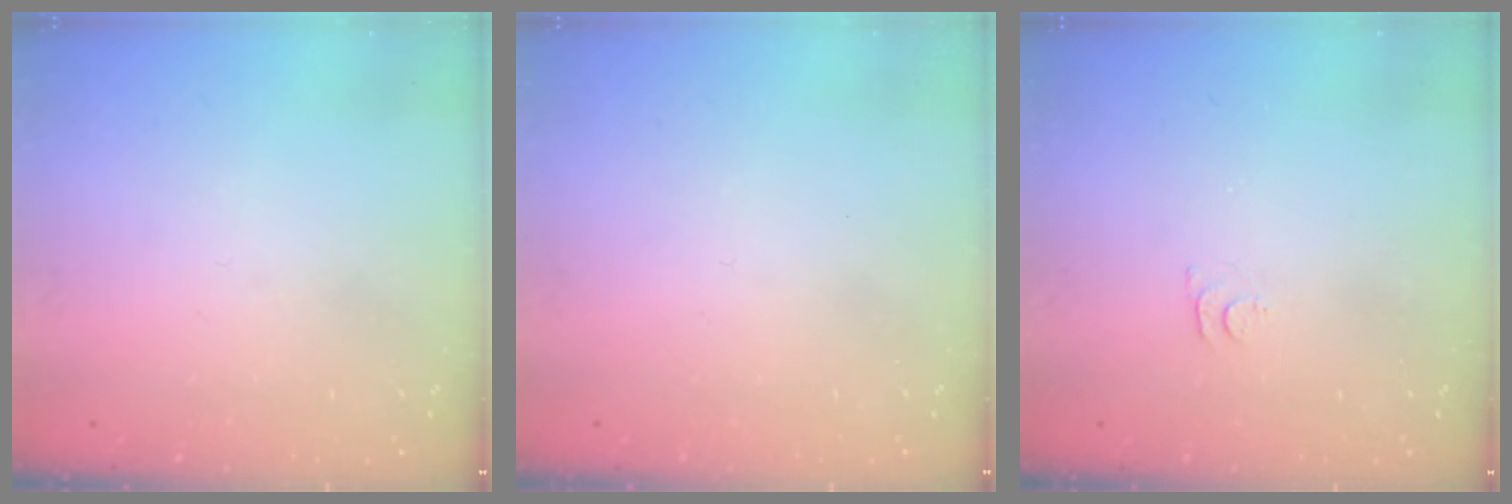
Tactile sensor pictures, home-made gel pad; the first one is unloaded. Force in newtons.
{"total": 1.6, "press": 1.6, "slide": 0.1}
{"total": 4.4, "press": 4.4, "slide": 0.4}